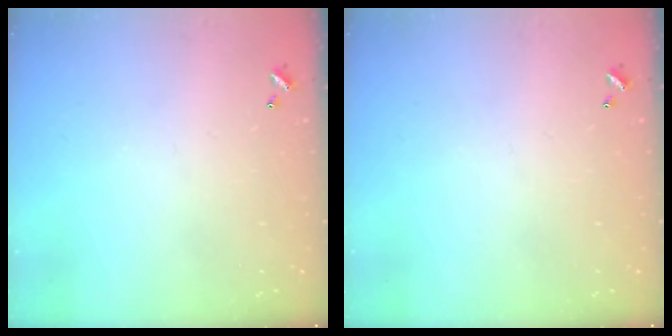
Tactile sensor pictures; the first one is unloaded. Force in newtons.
{"total": 0.0}